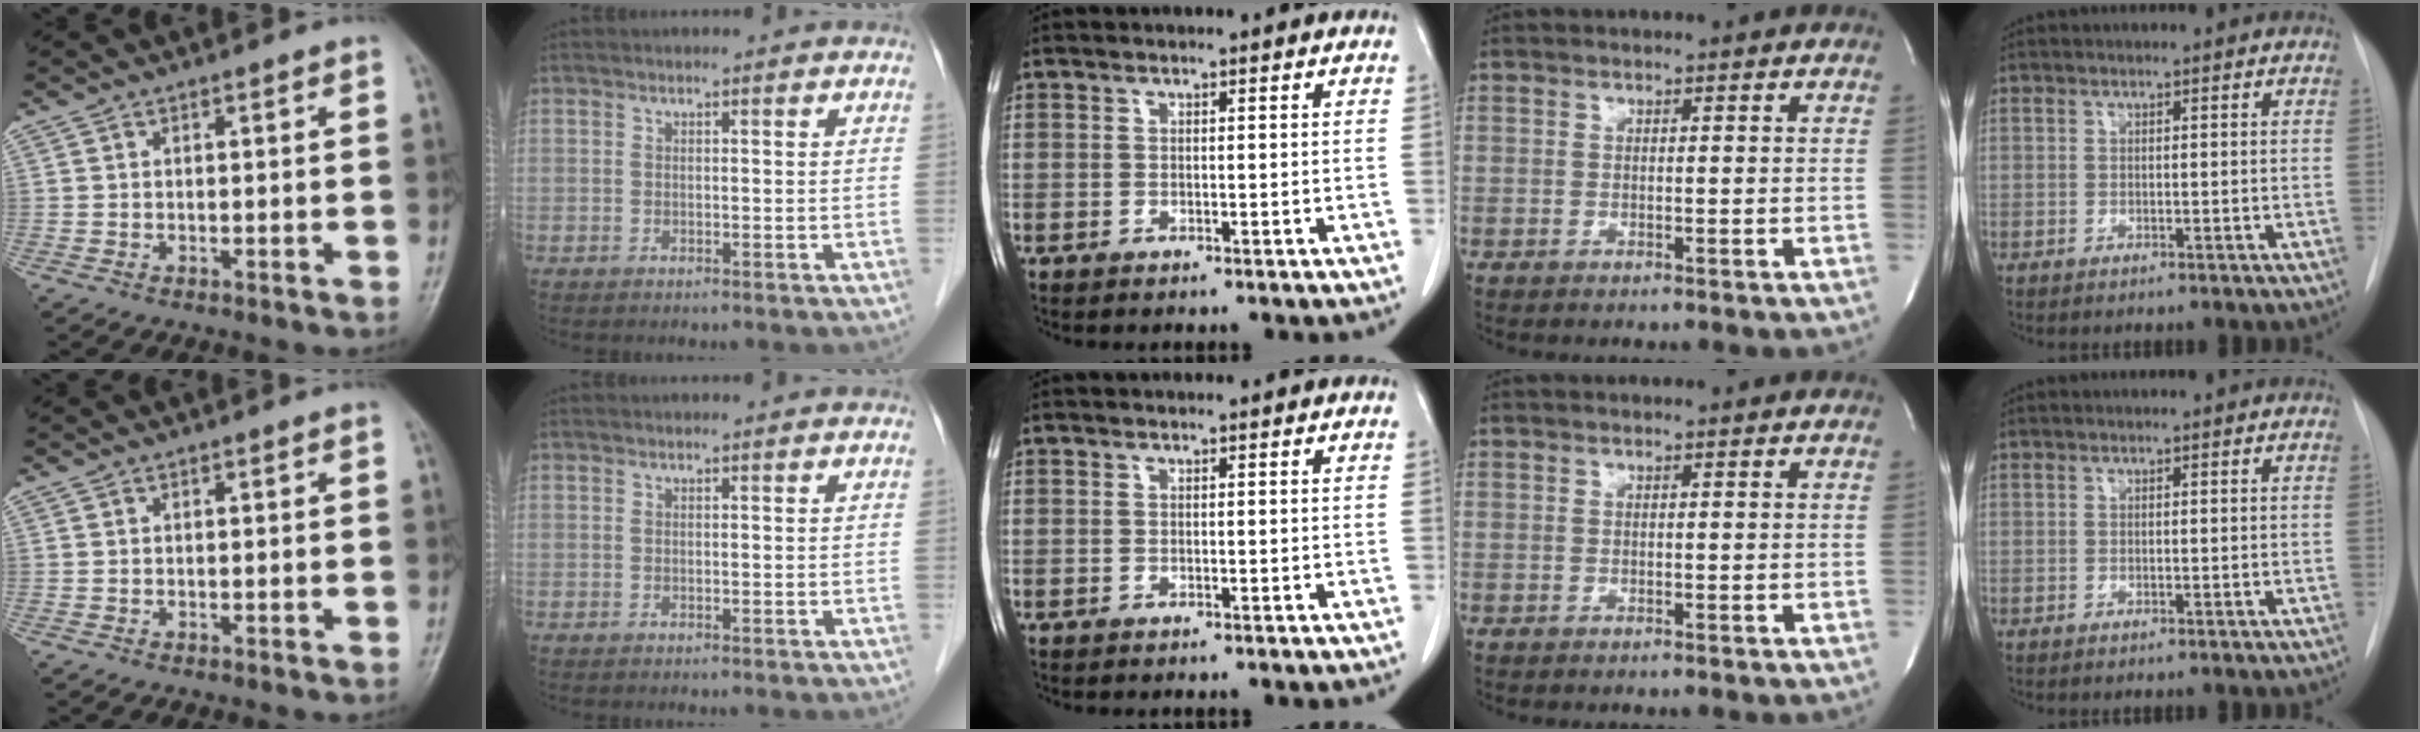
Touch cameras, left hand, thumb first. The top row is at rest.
{}